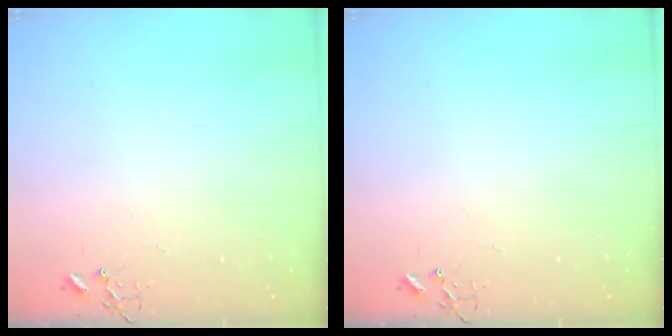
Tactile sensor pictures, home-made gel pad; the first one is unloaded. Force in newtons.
{"total": 0.0}